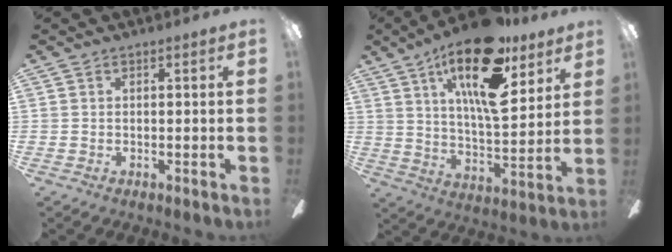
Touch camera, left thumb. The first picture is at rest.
{"total": 22.0, "force": [12.7, 8.2, 16.0], "torque": [-0.259, -0.059, 0.207]}